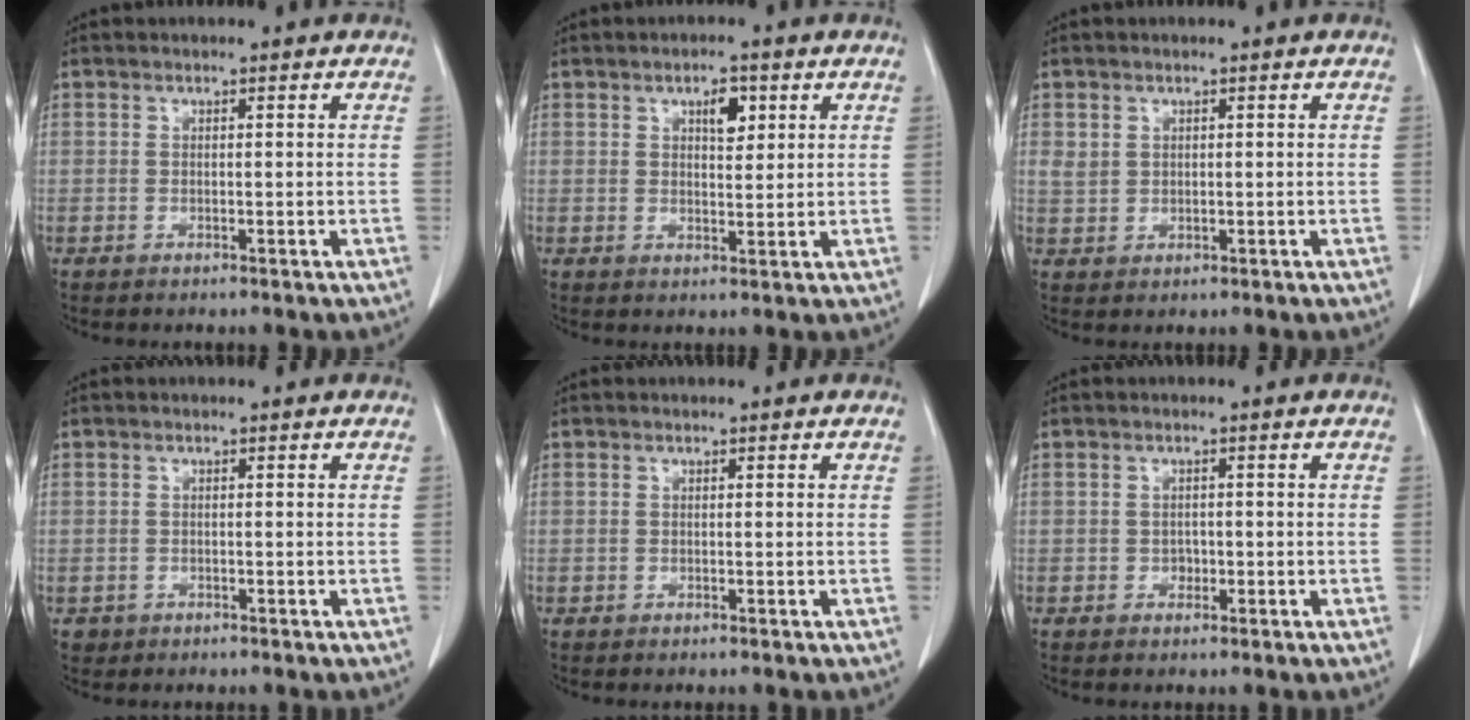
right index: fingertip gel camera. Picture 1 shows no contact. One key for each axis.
{"total": 3.5, "fx": 1.7, "fy": 1.4, "fz": 2.7, "tx": -0.042, "ty": 0.000, "tz": 0.027}
{"total": 2.2, "fx": 0.9, "fy": 1.9, "fz": 0.8, "tx": -0.014, "ty": 0.001, "tz": 0.021}
{"total": 1.2, "fx": -0.6, "fy": 1.0, "fz": 0.0, "tx": -0.005, "ty": 0.004, "tz": -0.009}
{"total": 0.0}
{"total": 0.9, "fx": -0.4, "fy": 0.7, "fz": 0.4, "tx": -0.004, "ty": 0.004, "tz": -0.005}